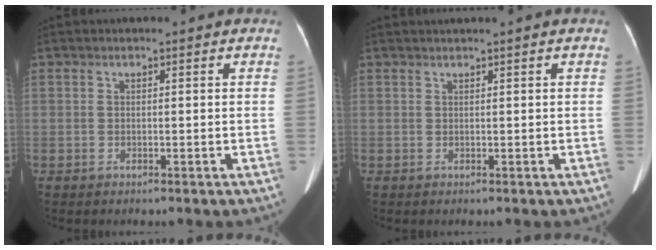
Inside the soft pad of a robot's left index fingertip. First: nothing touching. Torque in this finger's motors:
{"motor_torque": [0.00, -1.41, -0.02, 0.01]}